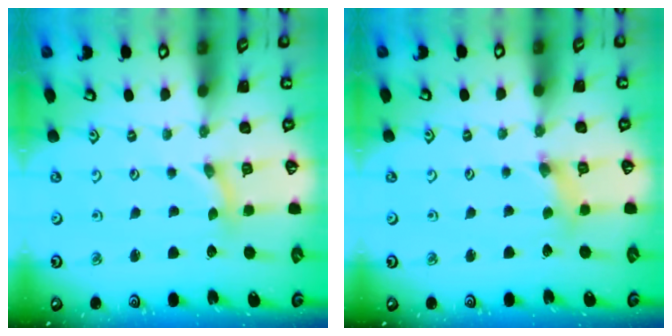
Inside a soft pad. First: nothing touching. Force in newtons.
{"total": 1.9, "press": 1.9, "slide": 0.2}